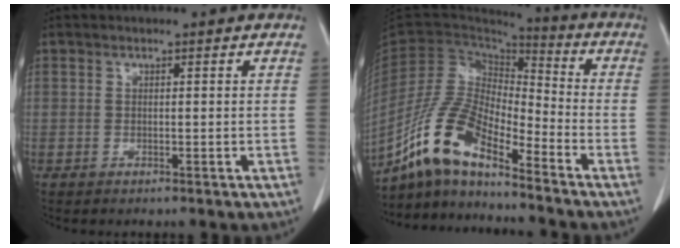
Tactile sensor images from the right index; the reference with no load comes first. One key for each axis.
{"total": 12.1, "fx": -9.0, "fy": 3.3, "fz": 7.4, "tx": -0.165, "ty": 0.017, "tz": -0.172}